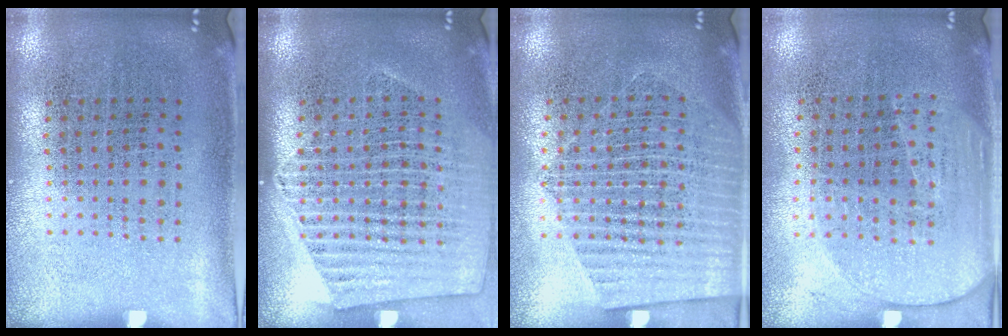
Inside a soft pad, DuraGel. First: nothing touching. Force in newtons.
{"total": 1.6, "press": 1.4, "slide": 0.6}
{"total": 1.8, "press": 1.6, "slide": 0.8}
{"total": 1.6, "press": 1.4, "slide": 0.8}